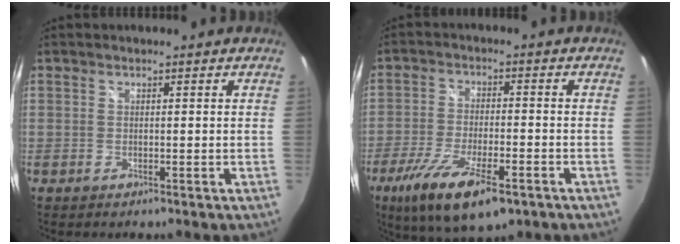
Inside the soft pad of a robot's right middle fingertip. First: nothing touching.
{"total": 14.4, "force": [-8.5, 4.4, 10.8], "torque": [-0.222, -0.046, -0.149]}